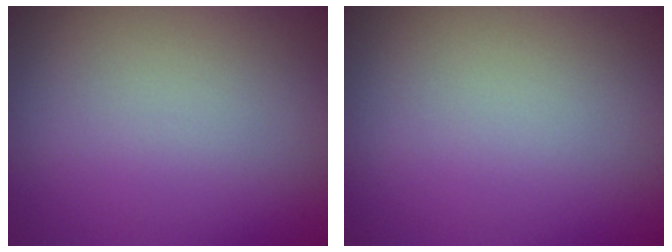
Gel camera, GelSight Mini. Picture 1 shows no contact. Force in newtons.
{"total": 0.0}